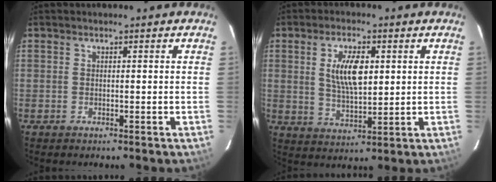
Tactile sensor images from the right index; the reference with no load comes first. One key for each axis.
{"total": 8.5, "fx": 2.1, "fy": 3.7, "fz": 7.3, "tx": -0.137, "ty": 0.003, "tz": 0.043}